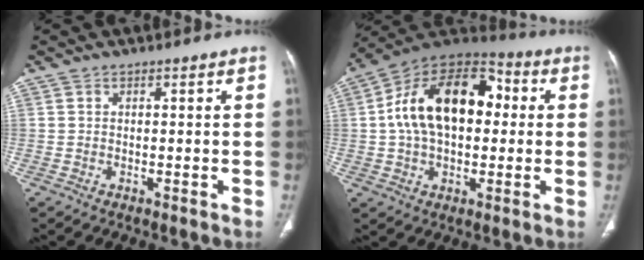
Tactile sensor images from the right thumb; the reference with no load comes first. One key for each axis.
{"total": 20.5, "fx": 2.3, "fy": 12.7, "fz": 16.0, "tx": -0.250, "ty": 0.035, "tz": 0.033}